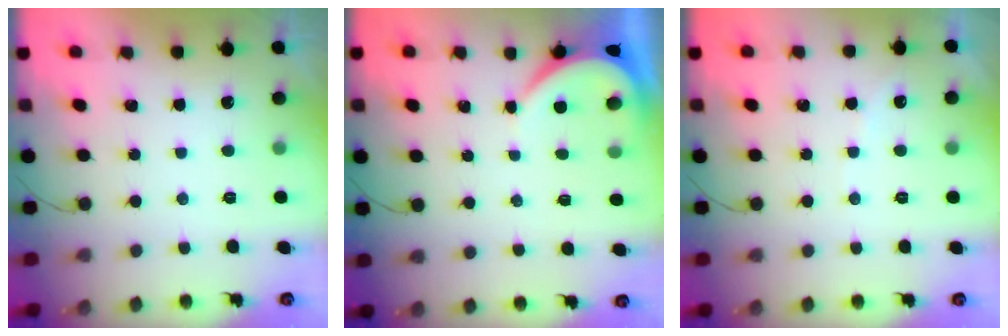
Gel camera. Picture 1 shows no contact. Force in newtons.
{"total": 3.9, "press": 3.9, "slide": 0.5}
{"total": 2.8, "press": 2.8, "slide": 0.5}